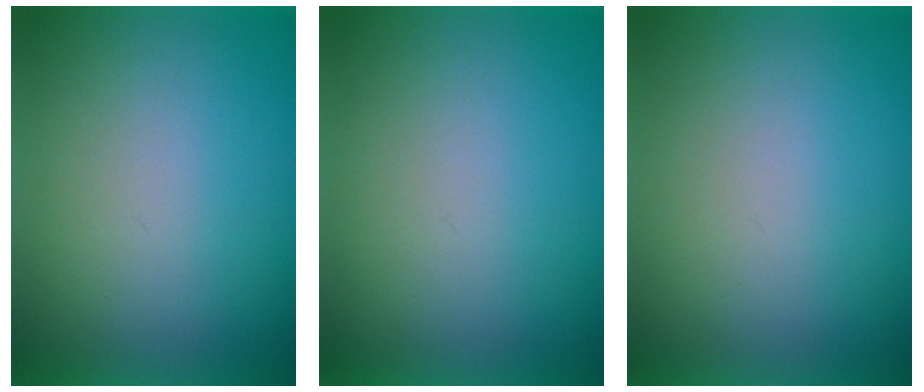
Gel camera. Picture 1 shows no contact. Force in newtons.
{"total": 1.9}
{"total": 1.0}